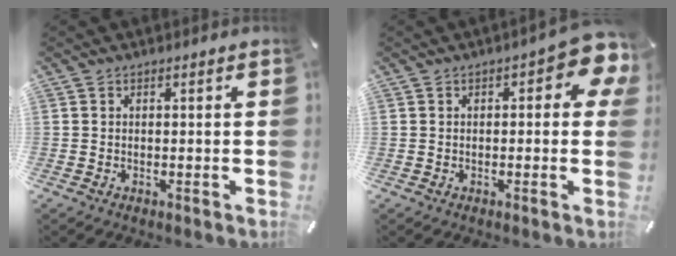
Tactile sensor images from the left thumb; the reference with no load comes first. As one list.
[{"total": 7.0, "force": [1.4, 3.0, 6.2], "torque": [-0.075, -0.009, 0.018]}]